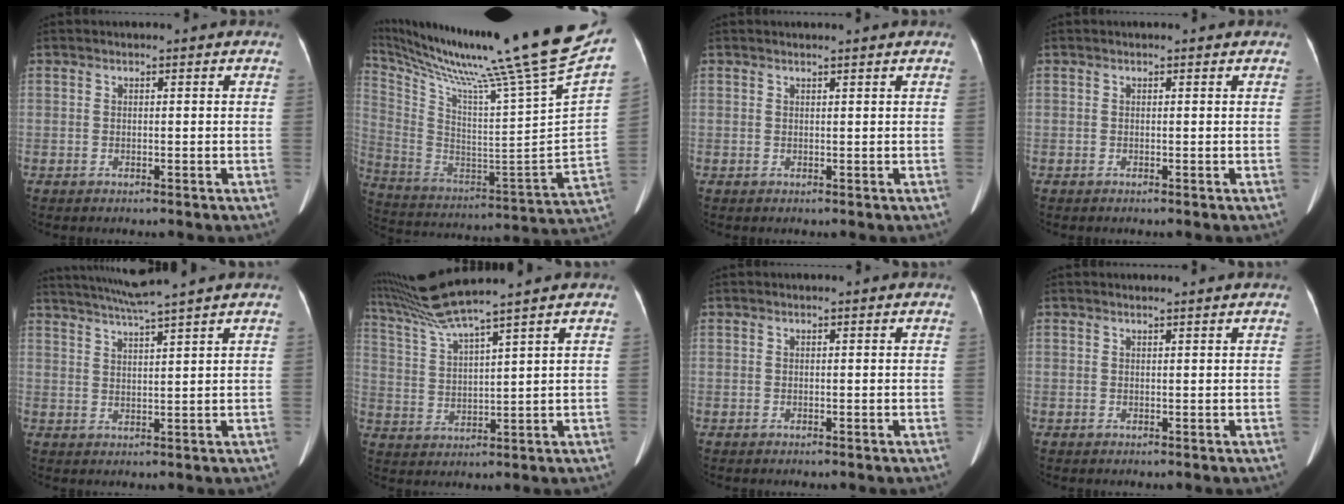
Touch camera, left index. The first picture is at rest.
{"total": 34.9, "force": [27.5, -0.8, 21.5], "torque": [-0.360, -0.123, 0.405]}
{"total": 1.3, "force": [1.3, -0.2, 0.2], "torque": [-0.002, -0.010, 0.013]}
{"total": 1.9, "force": [1.7, 0.4, 0.7], "torque": [-0.008, 0.005, 0.014]}
{"total": 8.1, "force": [7.0, -1.9, 3.7], "torque": [-0.069, -0.004, 0.111]}
{"total": 10.5, "force": [8.8, -2.3, 5.1], "torque": [-0.102, -0.001, 0.169]}
{"total": 0.0}
{"total": 1.5, "force": [1.5, 0.0, 0.1], "torque": [-0.001, -0.009, 0.014]}